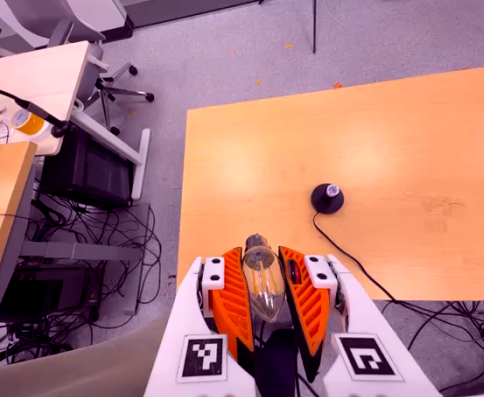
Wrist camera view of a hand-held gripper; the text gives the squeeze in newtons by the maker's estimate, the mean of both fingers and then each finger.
{"total": 20.2, "left": 21.8, "right": 18.6}